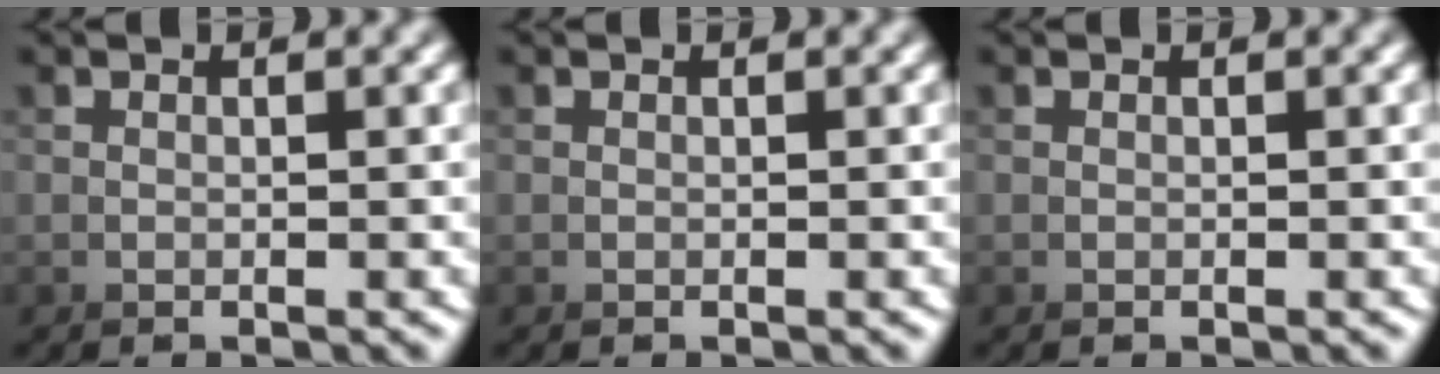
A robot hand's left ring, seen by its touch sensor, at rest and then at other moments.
{"total": 0.0}
{"total": 0.0}